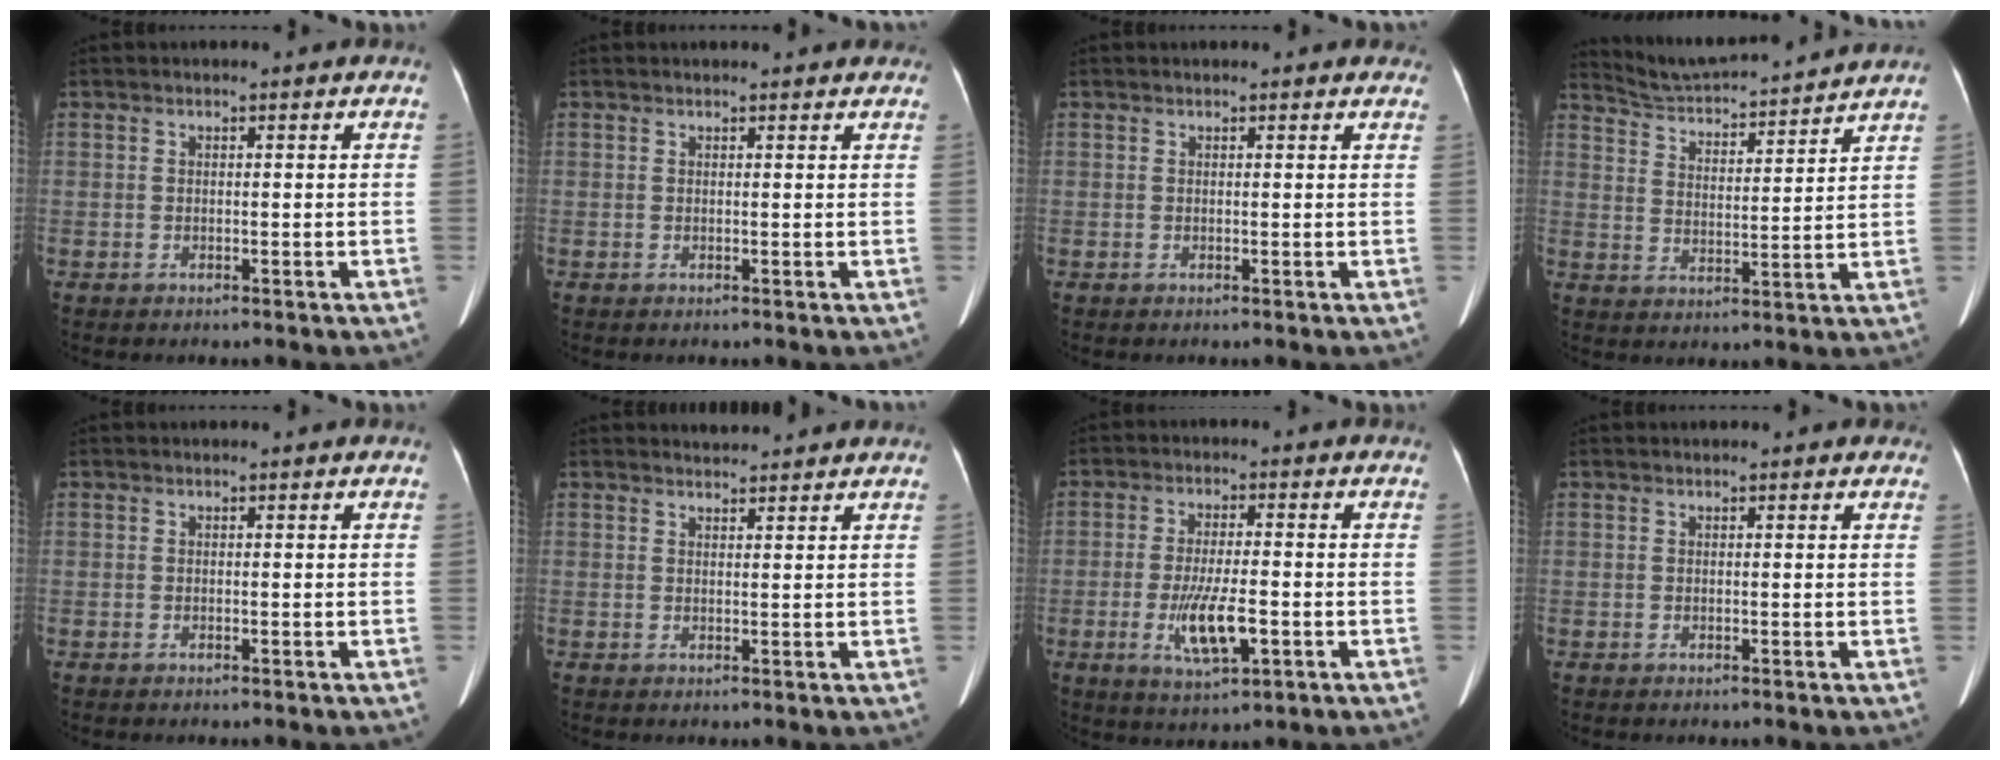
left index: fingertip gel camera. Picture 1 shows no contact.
{"total": 4.9, "force": [4.5, 1.3, 1.4], "torque": [-0.011, 0.021, 0.044]}
{"total": 4.2, "force": [3.7, 1.4, 1.3], "torque": [-0.007, 0.021, 0.032]}
{"total": 13.1, "force": [12.6, 0.0, 3.5], "torque": [-0.067, 0.012, 0.195]}
{"total": 0.0}
{"total": 2.5, "force": [2.5, 0.1, -0.1], "torque": [-0.008, 0.016, 0.038]}
{"total": 7.7, "force": [-2.4, 1.8, 7.1], "torque": [-0.139, -0.013, -0.037]}
{"total": 1.7, "force": [1.4, 0.8, 0.4], "torque": [0.000, 0.013, 0.008]}